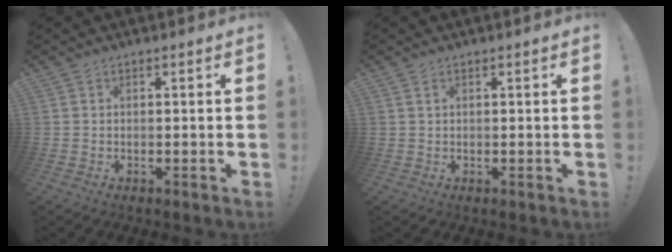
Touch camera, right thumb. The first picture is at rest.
{"total": 1.0, "force": [0.6, 0.4, 0.7], "torque": [-0.015, 0.002, 0.010]}